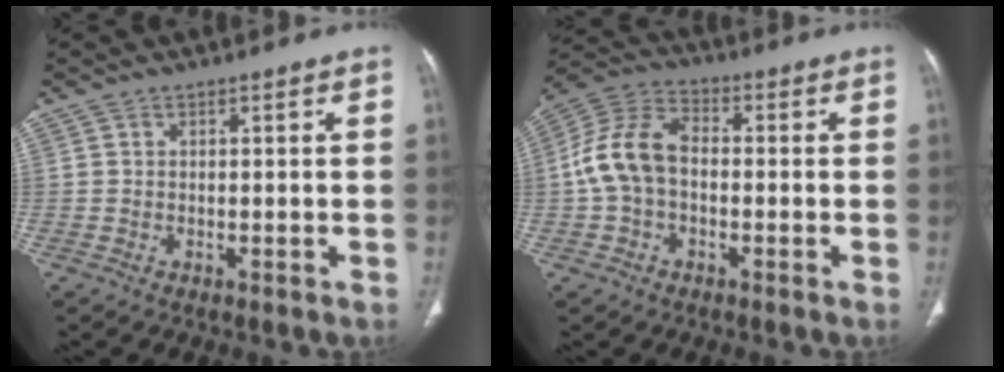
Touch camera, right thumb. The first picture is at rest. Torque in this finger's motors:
{"motor_torque": [-0.22, 0.52, 0.29, -0.28, 0.16]}